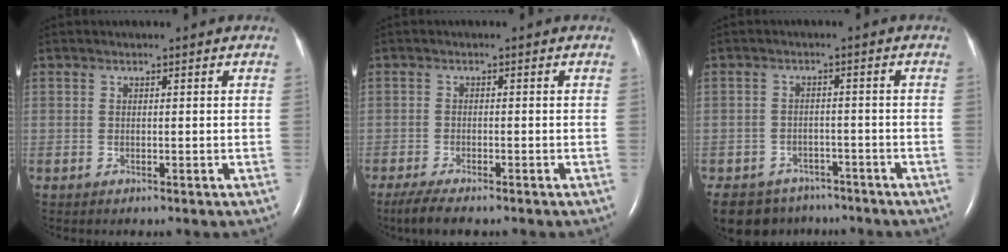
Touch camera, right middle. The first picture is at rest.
{"total": 4.9, "force": [-3.8, 1.0, 2.9], "torque": [-0.059, -0.014, -0.059]}
{"total": 9.9, "force": [-7.9, 5.6, 1.5], "torque": [-0.036, 0.003, -0.103]}